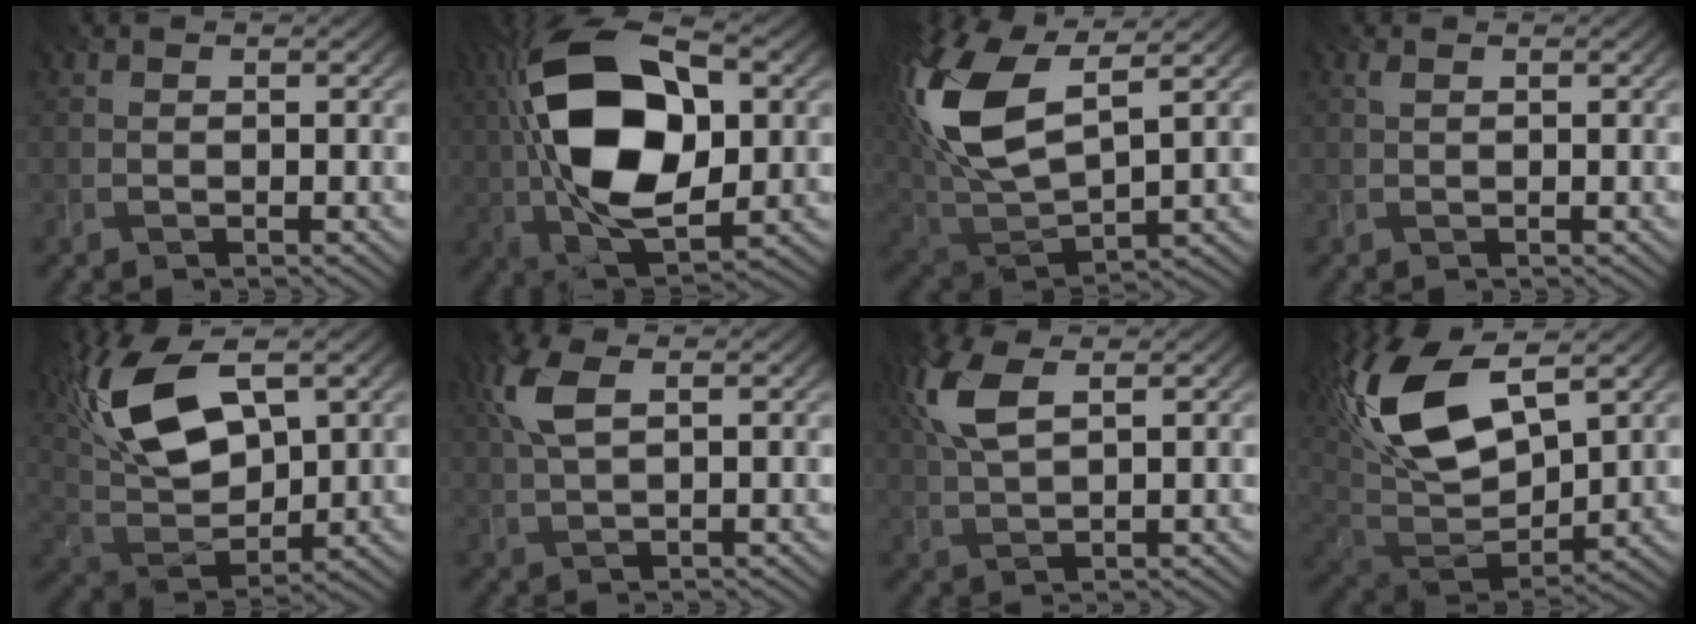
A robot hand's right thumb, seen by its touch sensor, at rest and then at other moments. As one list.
[{"total": 17.8, "force": [1.8, 9.6, 14.9], "torque": [-0.296, 0.010, 0.021]}, {"total": 15.6, "force": [5.1, 7.7, 12.6], "torque": [-0.315, 0.015, 0.107]}, {"total": 0.5, "force": [0.3, 0.2, 0.4], "torque": [-0.011, 0.002, 0.006]}, {"total": 14.5, "force": [6.1, 6.8, 11.2], "torque": [-0.256, 0.013, 0.120]}, {"total": 5.3, "force": [1.9, 2.1, 4.5], "torque": [-0.118, 0.011, 0.037]}, {"total": 7.3, "force": [3.1, 3.0, 6.0], "torque": [-0.160, 0.015, 0.061]}, {"total": 17.0, "force": [7.1, 8.2, 13.2], "torque": [-0.304, 0.018, 0.131]}]